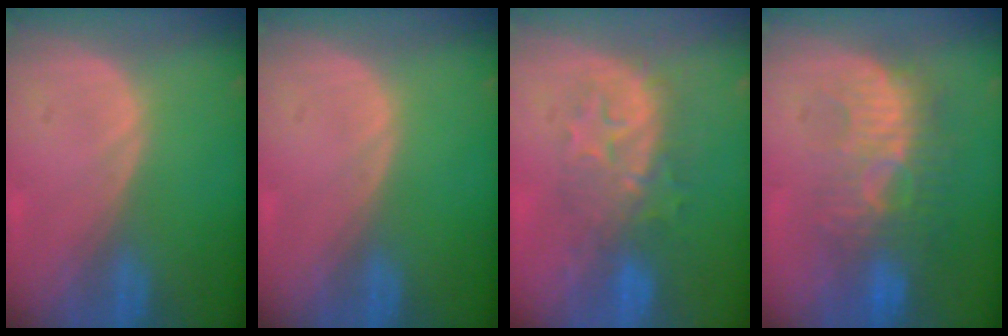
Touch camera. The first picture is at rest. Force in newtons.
{"total": 0.0}
{"total": 7.8, "press": 7.6, "slide": 1.7}
{"total": 9.3, "press": 8.8, "slide": 2.9}